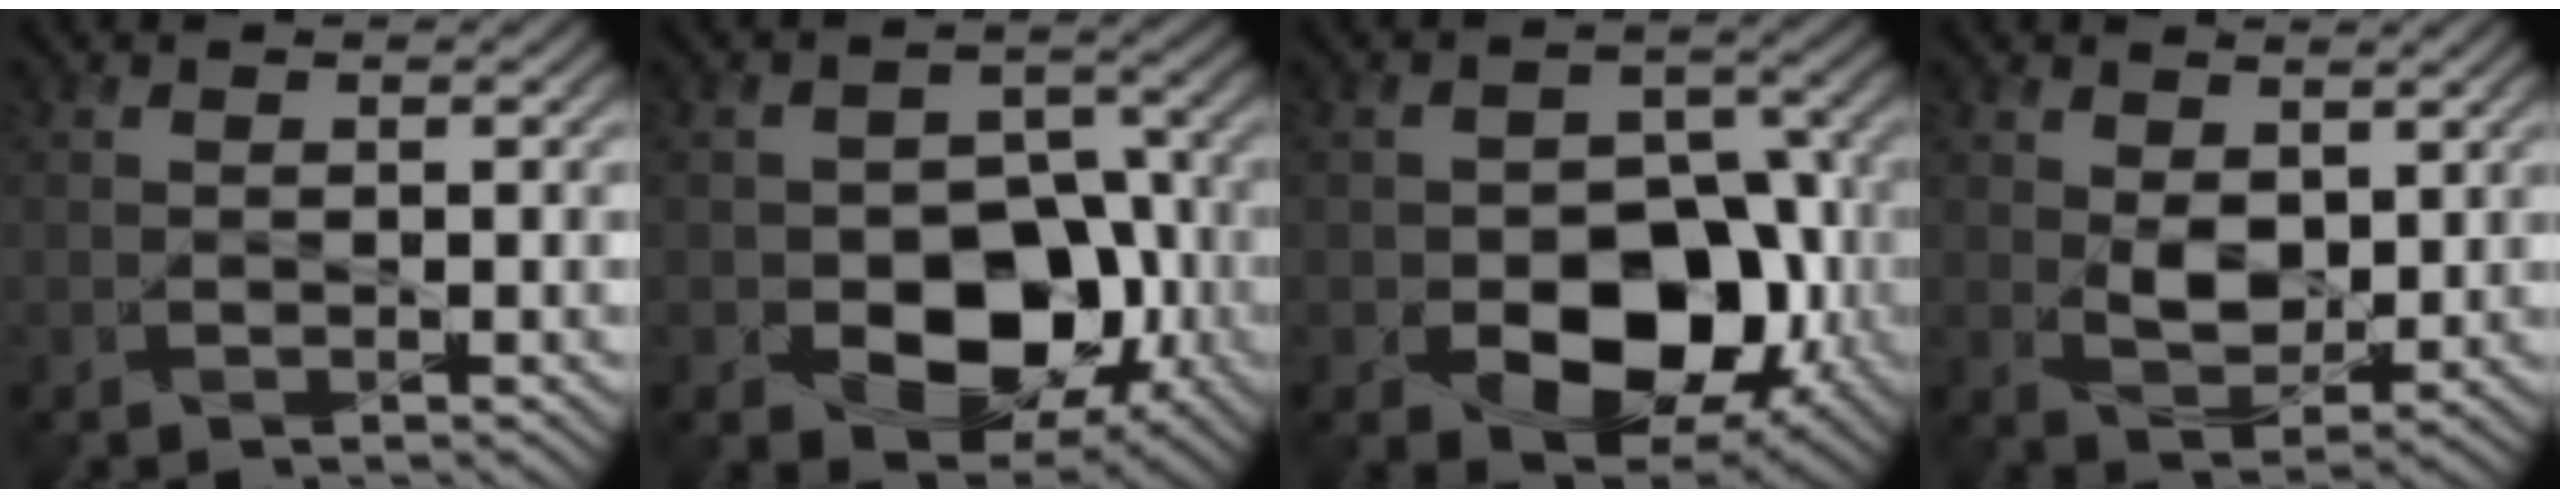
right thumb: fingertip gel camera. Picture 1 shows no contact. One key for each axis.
{"total": 10.7, "fx": -3.8, "fy": 7.4, "fz": 6.7, "tx": -0.095, "ty": -0.011, "tz": -0.067}
{"total": 11.6, "fx": -3.8, "fy": 7.8, "fz": 7.7, "tx": -0.110, "ty": -0.013, "tz": -0.061}
{"total": 4.5, "fx": 1.7, "fy": 2.8, "fz": 3.1, "tx": -0.068, "ty": -0.008, "tz": 0.034}